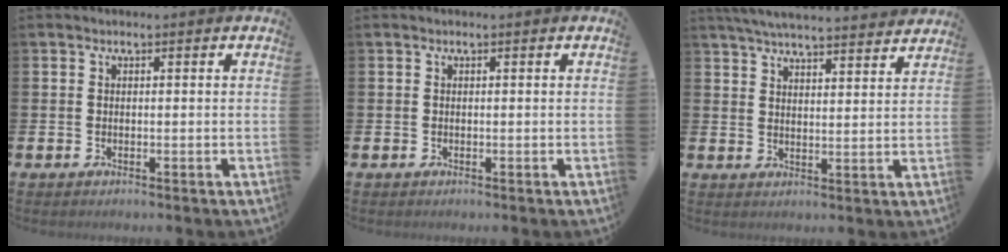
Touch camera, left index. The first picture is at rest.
{"total": 0.0}
{"total": 5.6, "force": [5.5, 0.3, 1.1], "torque": [-0.034, -0.030, 0.098]}